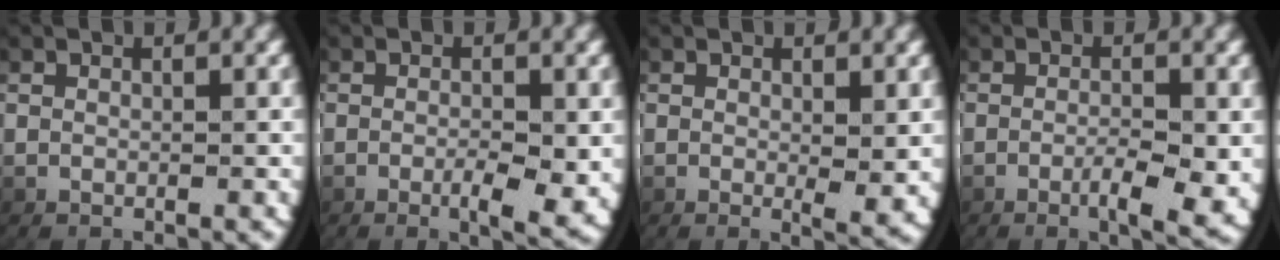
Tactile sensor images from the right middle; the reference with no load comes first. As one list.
[{"total": 3.4, "force": [-0.9, 0.9, 3.2], "torque": [-0.051, -0.006, -0.014]}, {"total": 1.6, "force": [-0.1, 0.4, 1.6], "torque": [-0.028, -0.014, 0.003]}, {"total": 3.8, "force": [-1.2, 1.0, 3.5], "torque": [-0.059, -0.005, -0.020]}]